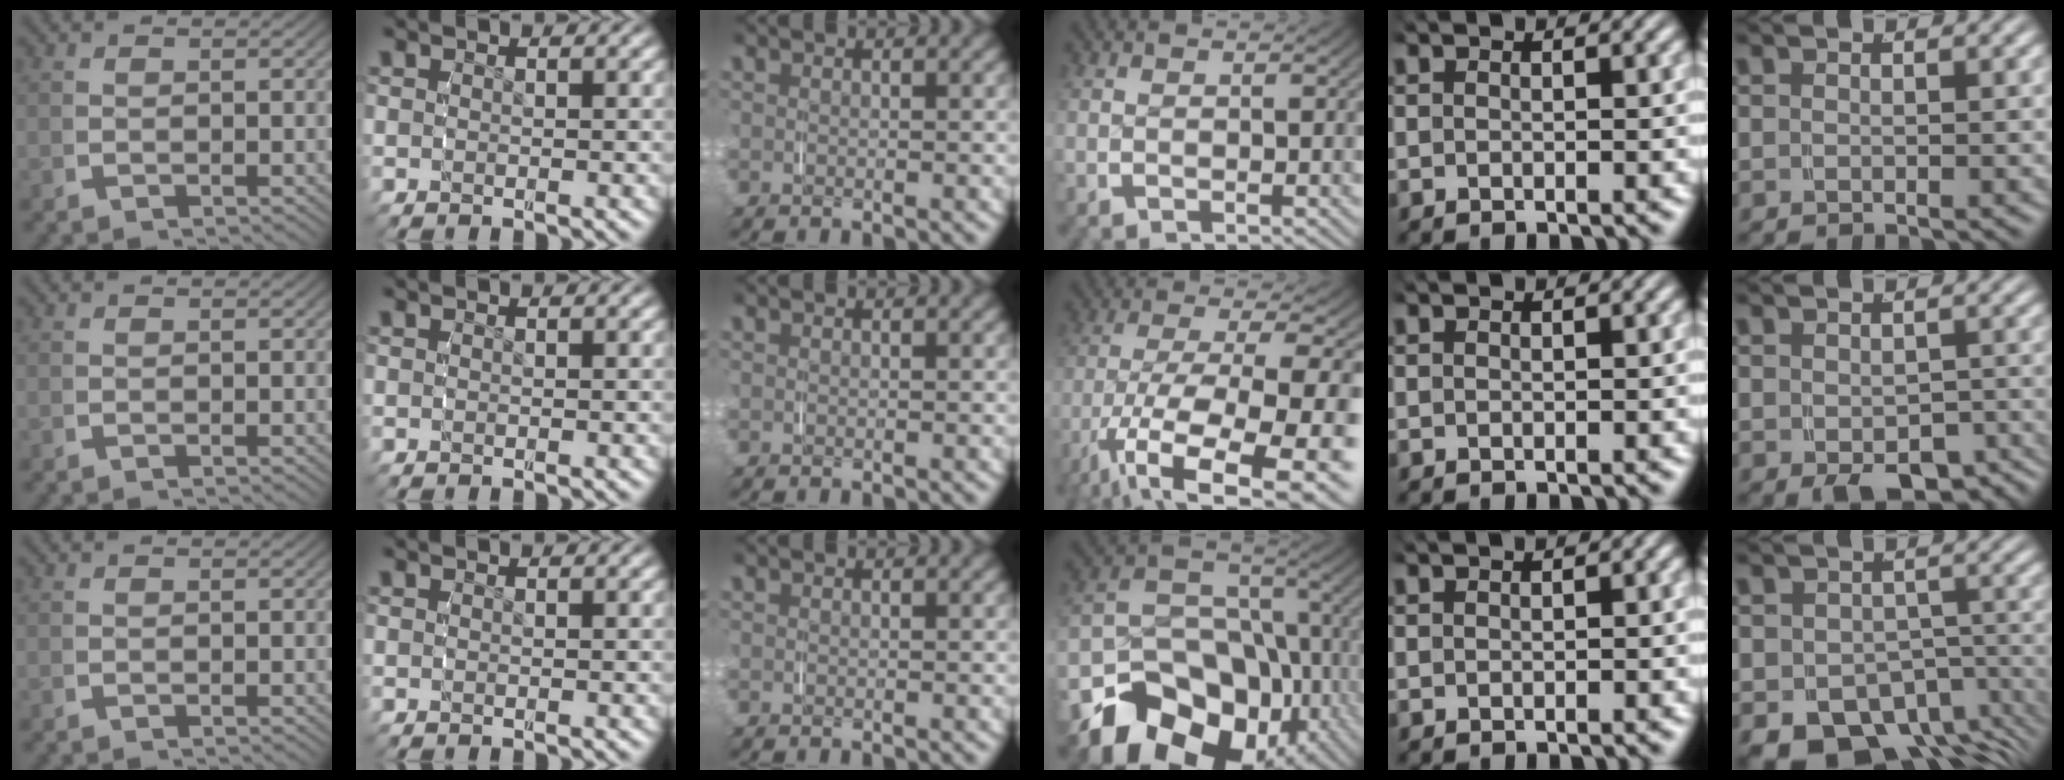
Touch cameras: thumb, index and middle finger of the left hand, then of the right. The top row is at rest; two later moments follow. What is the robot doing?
{"motion": "grasp_and_lifting", "object": "shoes"}